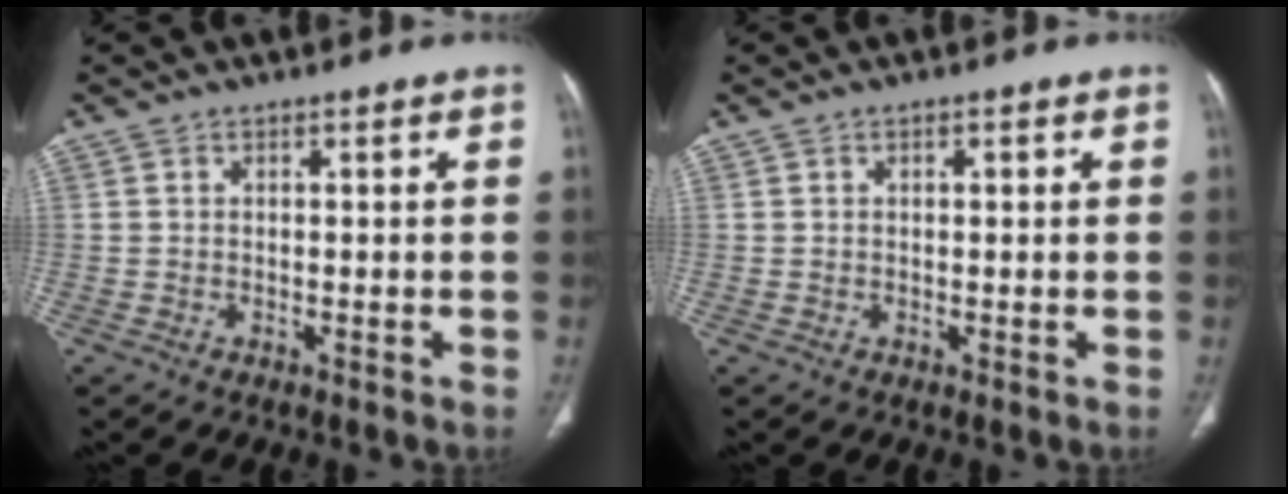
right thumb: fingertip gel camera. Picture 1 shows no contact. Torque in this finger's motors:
{"motor_torque": [0.22, -0.35, 0.02, 0.17, -0.02]}